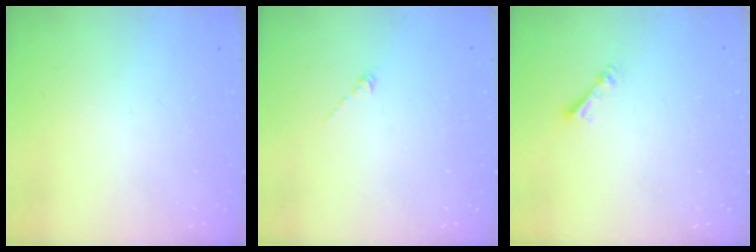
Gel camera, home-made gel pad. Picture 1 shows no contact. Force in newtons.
{"total": 0.0}
{"total": 2.4, "press": 2.4, "slide": 0.4}